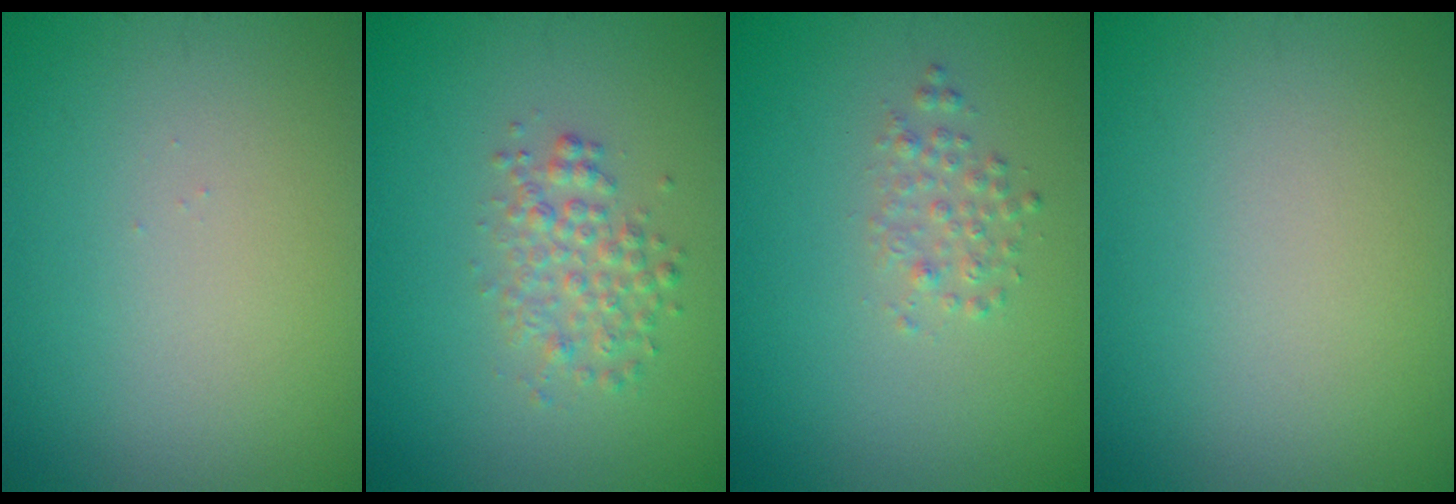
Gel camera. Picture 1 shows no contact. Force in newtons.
{"total": 2.5, "press": 2.5, "slide": 0.1}
{"total": 1.4, "press": 1.4, "slide": 0.0}
{"total": 0.0}